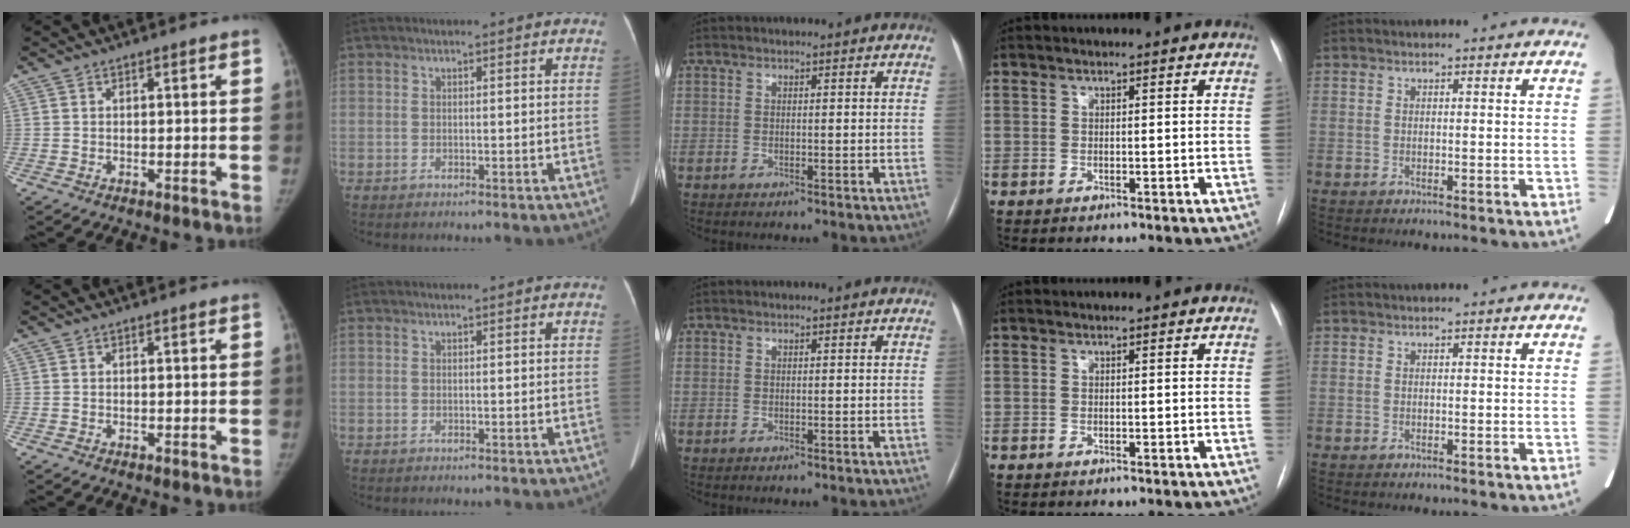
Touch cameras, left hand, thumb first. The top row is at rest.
{}